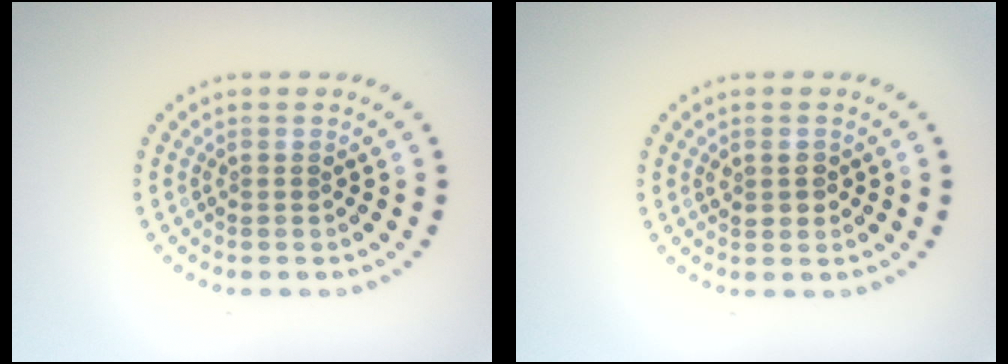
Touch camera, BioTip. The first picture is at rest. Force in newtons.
{"total": 1.5, "press": 1.5, "slide": 0.3}